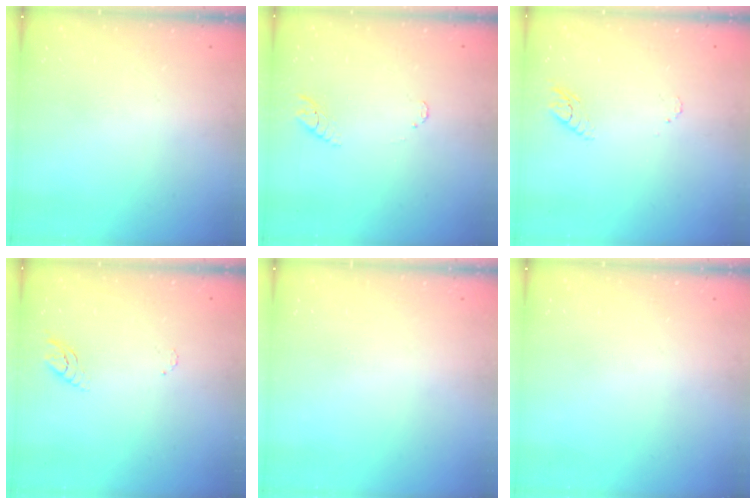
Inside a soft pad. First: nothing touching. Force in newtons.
{"total": 3.7, "press": 3.7, "slide": 0.2}
{"total": 3.4, "press": 3.4, "slide": 0.4}
{"total": 3.9, "press": 3.9, "slide": 0.3}
{"total": 0.0}
{"total": 0.0}